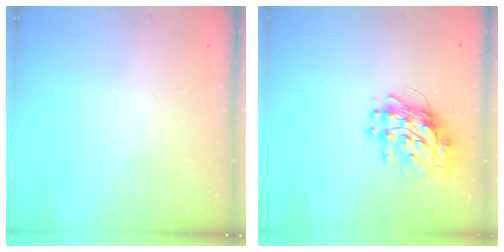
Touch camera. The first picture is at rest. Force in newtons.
{"total": 11.6, "press": 11.6, "slide": 1.2}